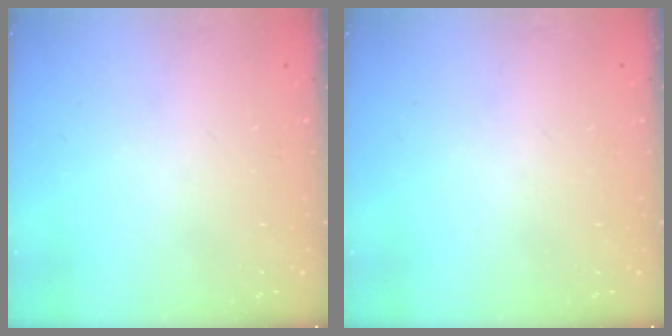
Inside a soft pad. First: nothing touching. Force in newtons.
{"total": 0.0}